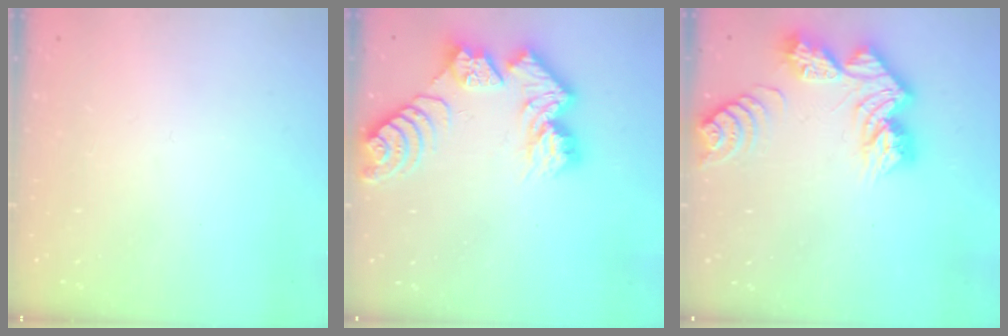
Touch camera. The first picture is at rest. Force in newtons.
{"total": 12.7, "press": 12.6, "slide": 1.0}
{"total": 13.0, "press": 13.0, "slide": 1.1}